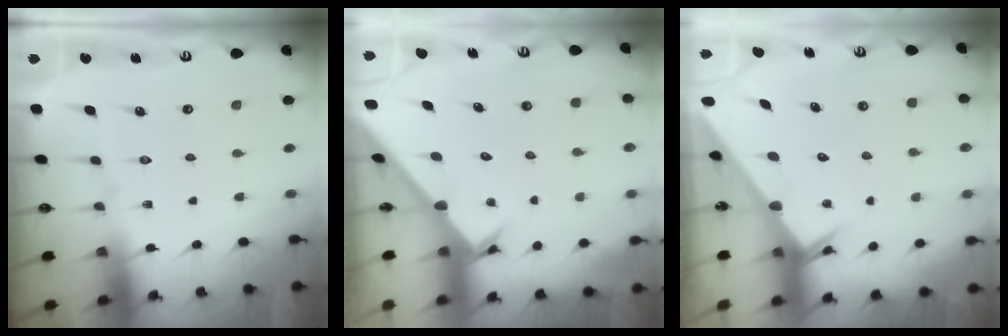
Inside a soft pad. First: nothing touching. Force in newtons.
{"total": 2.7, "press": 2.7, "slide": 0.2}
{"total": 2.2, "press": 2.2, "slide": 0.1}